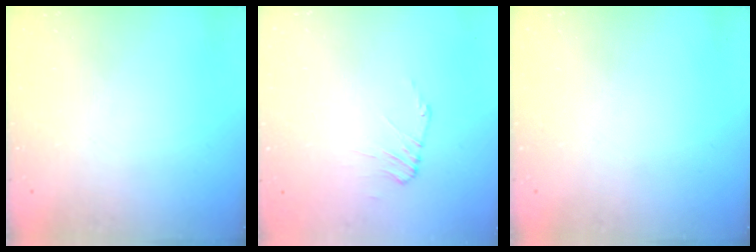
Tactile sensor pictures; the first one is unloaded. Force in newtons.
{"total": 1.1, "press": 1.0, "slide": 0.3}
{"total": 0.0}